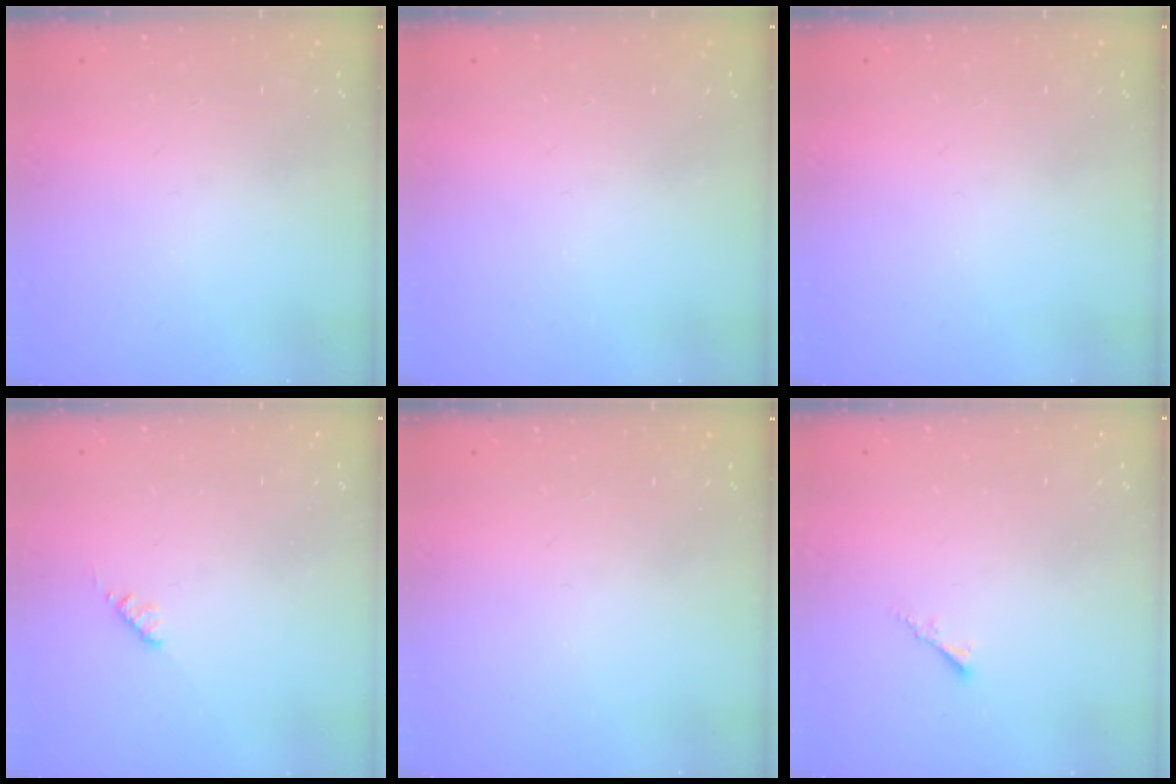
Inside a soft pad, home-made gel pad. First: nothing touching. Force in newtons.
{"total": 0.0}
{"total": 0.0}
{"total": 2.8, "press": 2.8, "slide": 0.4}
{"total": 0.0}
{"total": 1.7, "press": 1.6, "slide": 0.5}